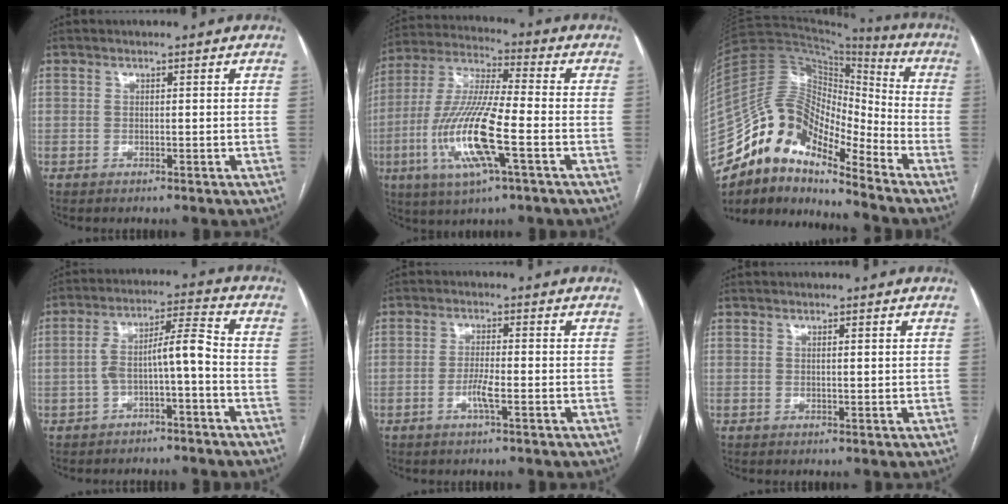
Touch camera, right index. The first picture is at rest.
{"total": 15.9, "force": [-4.7, 1.8, 15.1], "torque": [-0.316, -0.011, -0.088]}
{"total": 15.4, "force": [-12.4, 4.8, 7.8], "torque": [-0.125, 0.061, -0.227]}
{"total": 7.3, "force": [-2.1, 0.9, 6.9], "torque": [-0.122, 0.039, -0.033]}
{"total": 3.3, "force": [-1.3, 0.1, 3.0], "torque": [-0.060, -0.003, -0.026]}
{"total": 0.9, "force": [0.4, 0.1, 0.8], "torque": [-0.015, 0.000, 0.007]}